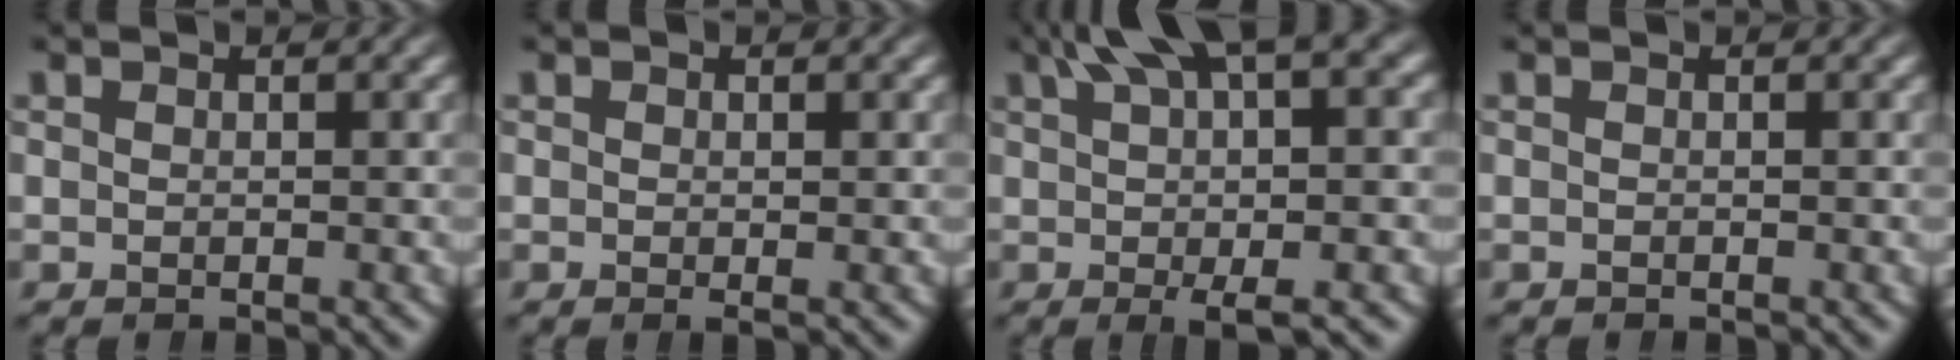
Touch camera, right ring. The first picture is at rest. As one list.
[{"total": 0.6, "force": [0.1, 0.1, 0.5], "torque": [-0.008, 0.001, 0.000]}, {"total": 6.6, "force": [1.9, 1.1, 6.2], "torque": [-0.090, 0.013, 0.031]}, {"total": 0.0}]